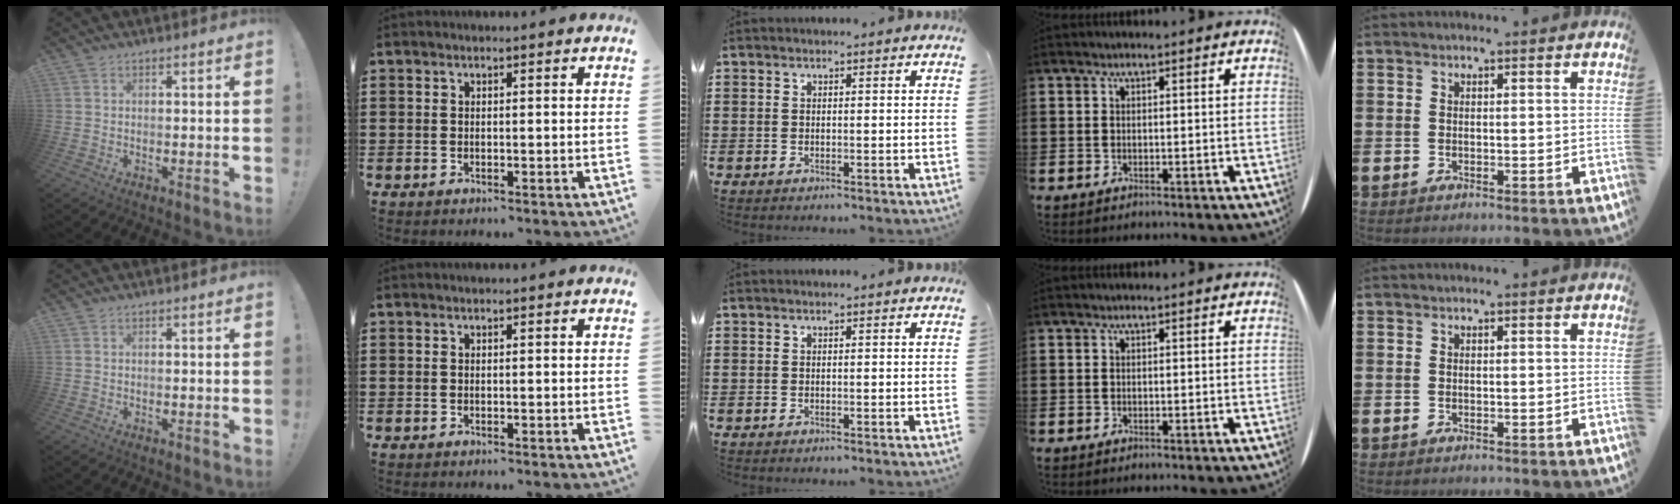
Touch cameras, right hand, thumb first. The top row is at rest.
{}